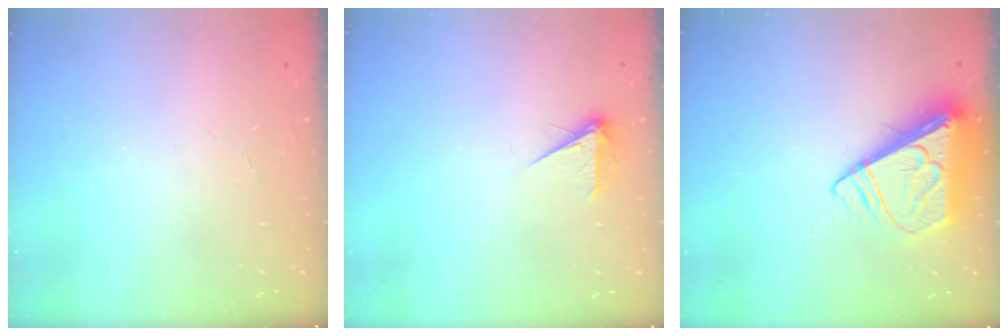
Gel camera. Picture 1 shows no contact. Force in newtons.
{"total": 4.3, "press": 4.3, "slide": 0.6}
{"total": 8.6, "press": 8.4, "slide": 1.3}